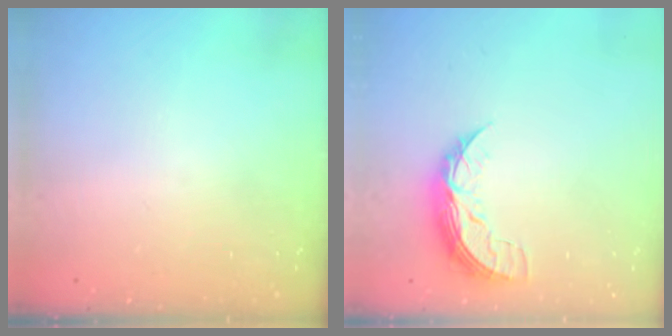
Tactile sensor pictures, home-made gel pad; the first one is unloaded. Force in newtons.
{"total": 8.8, "press": 8.8, "slide": 0.2}